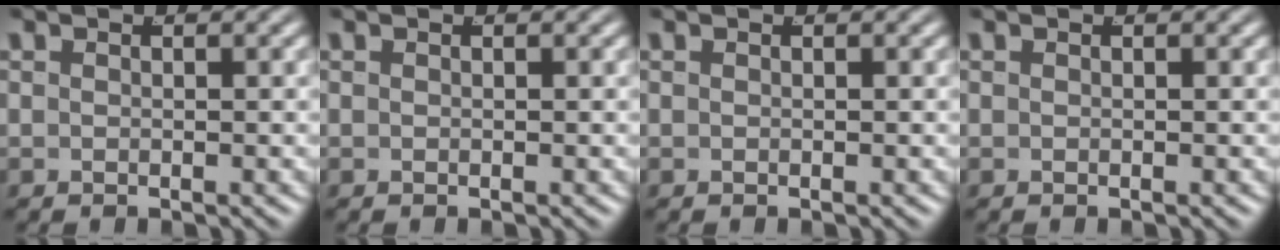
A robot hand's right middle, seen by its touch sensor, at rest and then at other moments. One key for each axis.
{"total": 0.0}
{"total": 0.0}
{"total": 0.0}